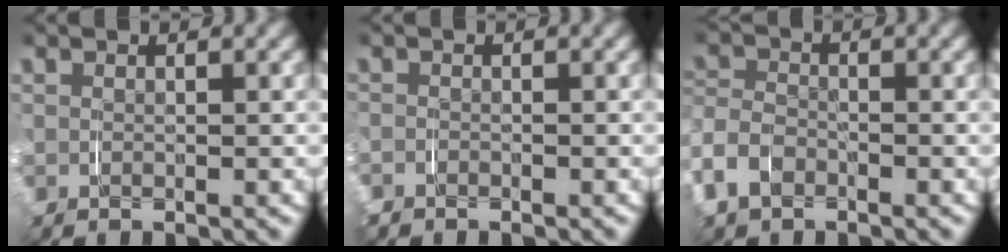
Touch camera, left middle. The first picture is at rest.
{"total": 1.6, "force": [-0.7, 1.4, 0.0], "torque": [-0.017, -0.005, -0.017]}
{"total": 1.9, "force": [-1.4, -0.3, -1.2], "torque": [0.032, 0.012, -0.035]}